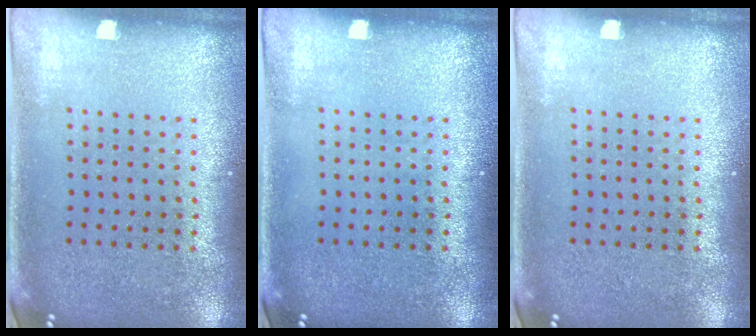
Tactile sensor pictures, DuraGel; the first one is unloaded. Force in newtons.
{"total": 0.0}
{"total": 0.0}